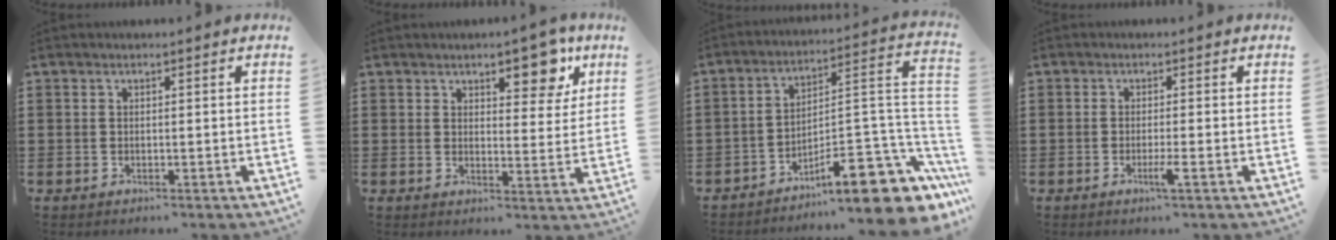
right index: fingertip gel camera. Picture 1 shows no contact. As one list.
[{"total": 7.8, "force": [5.4, 3.3, 4.6], "torque": [-0.057, -0.015, 0.087]}, {"total": 12.2, "force": [-8.6, 3.5, 7.9], "torque": [-0.094, 0.017, -0.152]}, {"total": 2.6, "force": [-1.3, 0.0, 2.3], "torque": [-0.052, -0.014, -0.027]}]